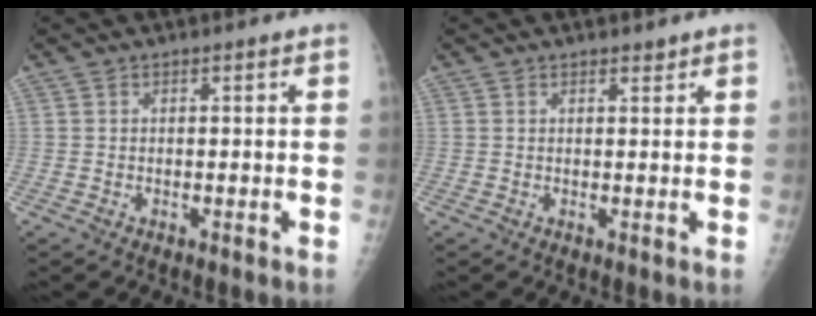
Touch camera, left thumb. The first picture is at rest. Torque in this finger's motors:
{"motor_torque": [-0.30, 0.02, -0.16, 0.26, -0.03]}